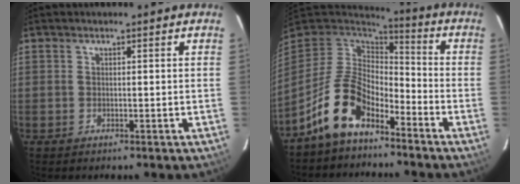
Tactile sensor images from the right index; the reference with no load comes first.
{"total": 12.7, "force": [-8.0, 6.4, 7.6], "torque": [-0.160, 0.010, -0.151]}